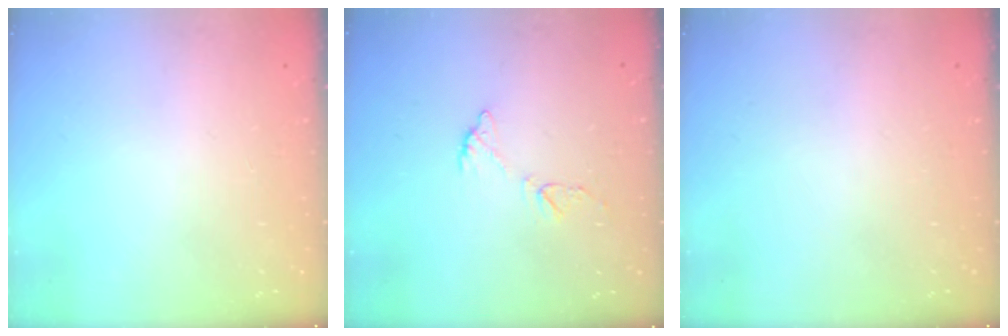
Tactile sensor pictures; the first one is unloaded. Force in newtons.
{"total": 6.6, "press": 6.6, "slide": 0.7}
{"total": 0.0}